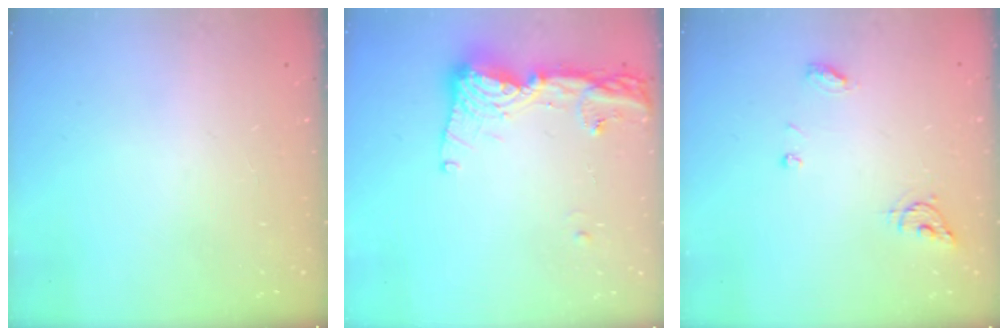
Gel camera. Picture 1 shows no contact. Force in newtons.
{"total": 14.5, "press": 14.4, "slide": 1.7}
{"total": 6.2, "press": 6.2, "slide": 0.5}